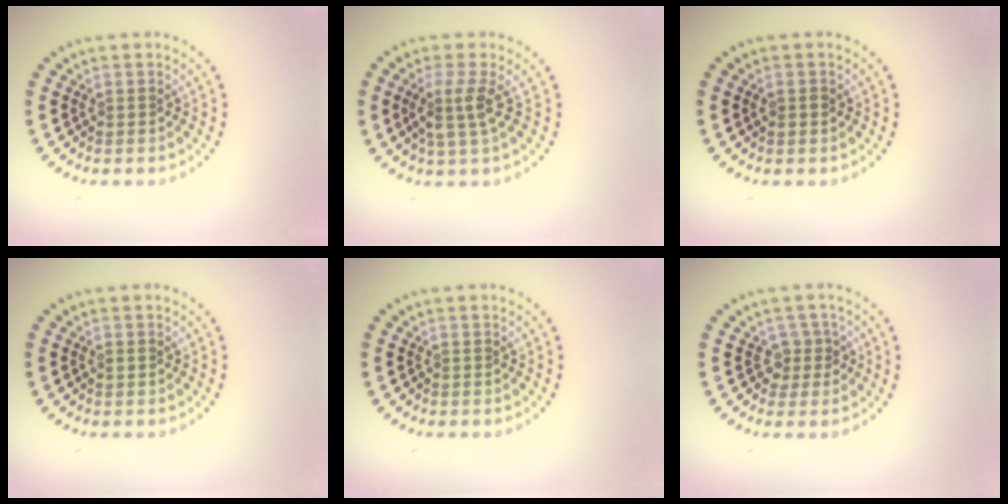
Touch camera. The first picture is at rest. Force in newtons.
{"total": 2.7, "press": 2.2, "slide": 1.6}
{"total": 1.0, "press": 1.0, "slide": 0.1}
{"total": 0.6, "press": 0.6, "slide": 0.1}
{"total": 0.0}
{"total": 1.7, "press": 1.4, "slide": 1.1}